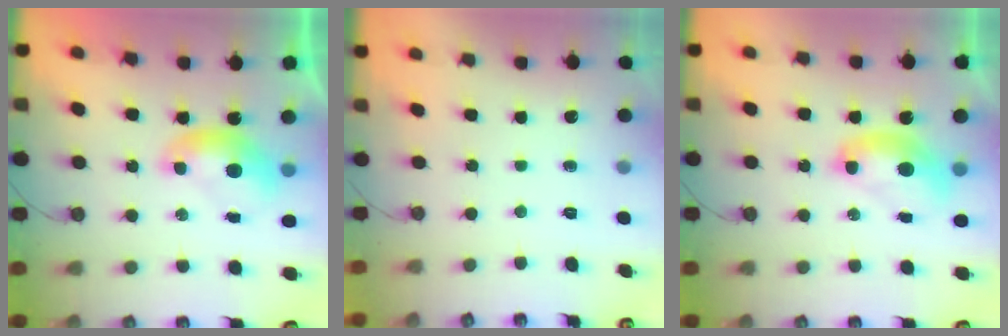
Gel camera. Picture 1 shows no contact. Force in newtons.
{"total": 0.0}
{"total": 2.7, "press": 2.7, "slide": 0.1}